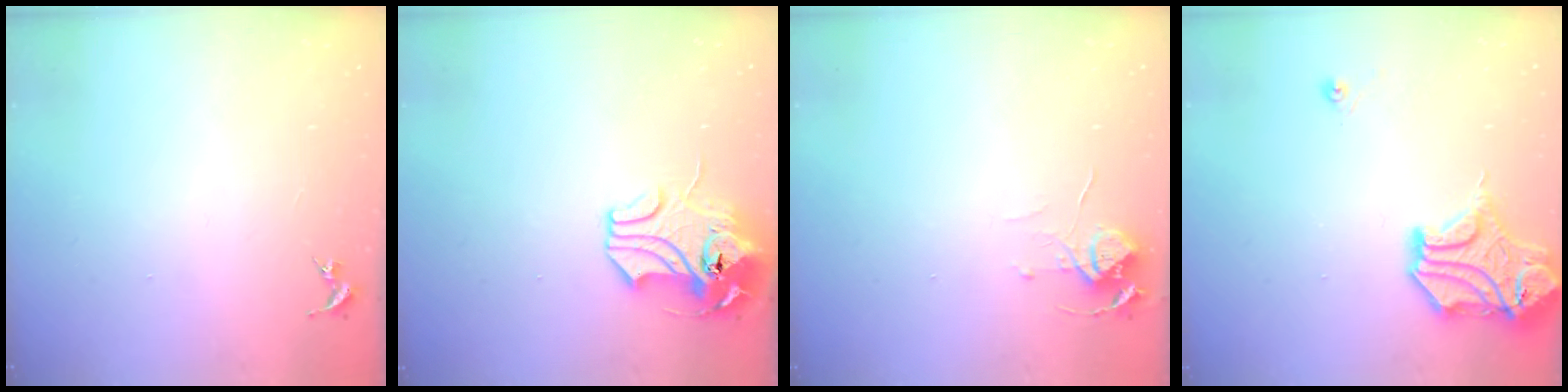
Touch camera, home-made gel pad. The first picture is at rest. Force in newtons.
{"total": 11.0, "press": 10.8, "slide": 1.9}
{"total": 6.1, "press": 6.1, "slide": 0.4}
{"total": 14.3, "press": 14.0, "slide": 2.5}